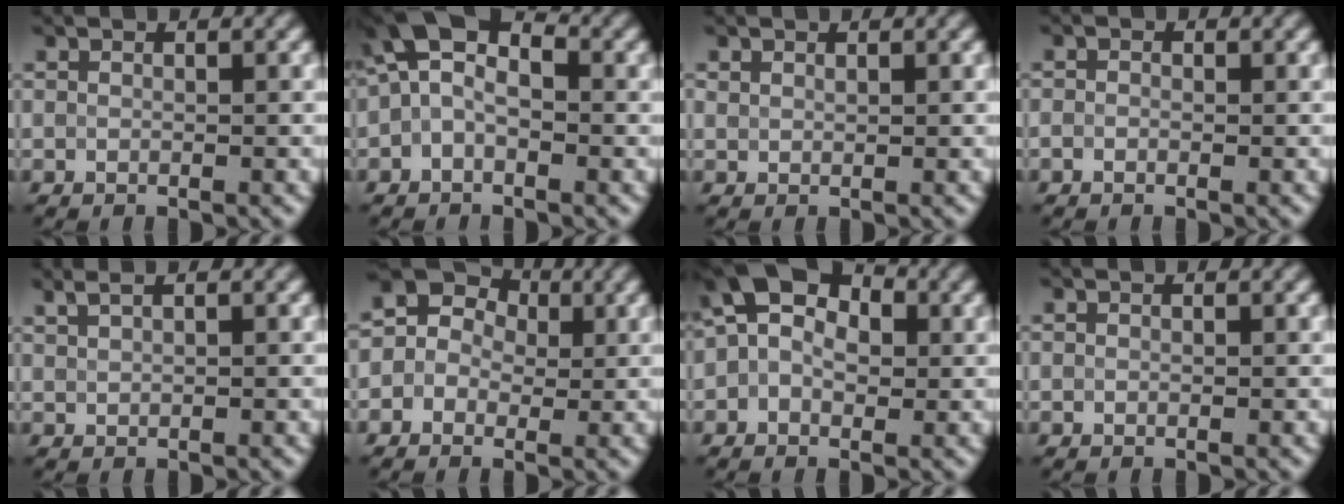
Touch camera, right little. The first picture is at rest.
{"total": 6.9, "force": [1.2, 4.1, 5.4], "torque": [-0.097, 0.034, -0.002]}
{"total": 0.6, "force": [0.5, 0.3, 0.2], "torque": [-0.005, -0.001, 0.012]}
{"total": 0.7, "force": [-0.2, 0.5, 0.4], "torque": [-0.007, -0.002, -0.007]}
{"total": 2.0, "force": [1.5, 0.7, 1.1], "torque": [-0.020, 0.006, 0.022]}
{"total": 5.7, "force": [1.0, 4.8, 2.9], "torque": [-0.030, 0.027, -0.024]}
{"total": 11.0, "force": [3.4, 7.3, 7.5], "torque": [-0.113, 0.053, 0.016]}
{"total": 0.0}